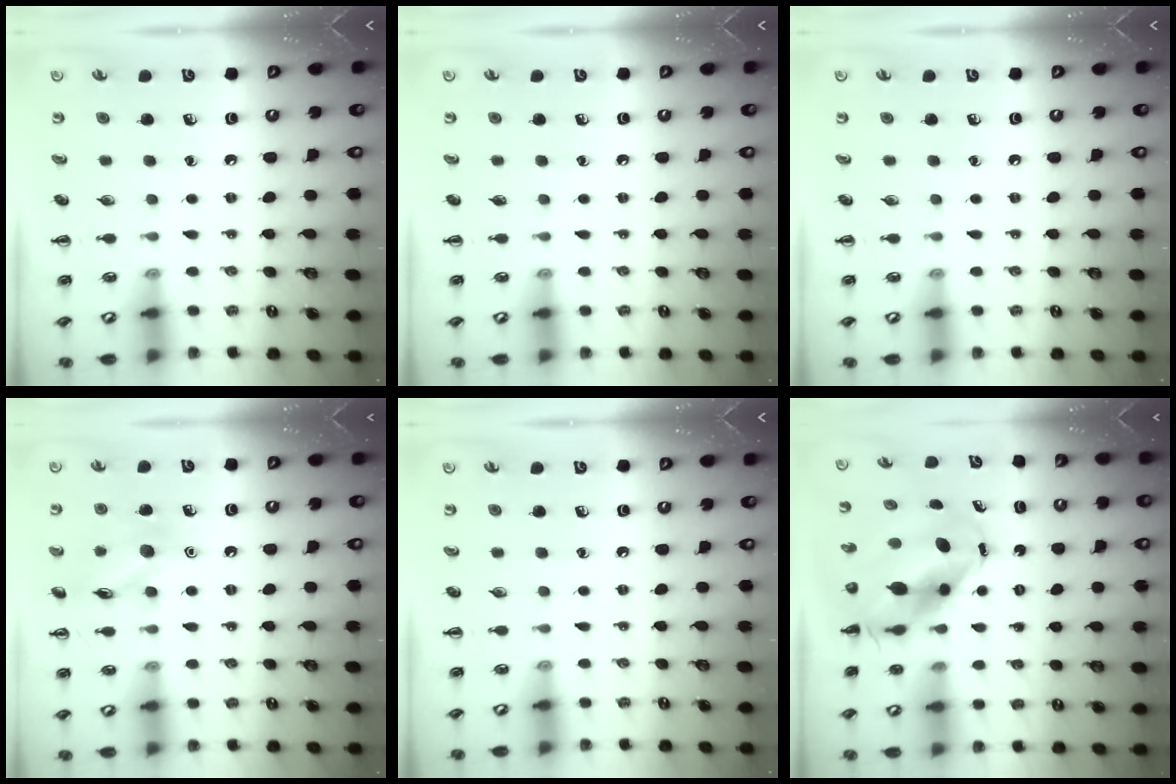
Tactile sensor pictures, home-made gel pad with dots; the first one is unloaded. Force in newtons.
{"total": 0.0}
{"total": 0.0}
{"total": 10.6, "press": 10.6, "slide": 0.4}
{"total": 0.0}
{"total": 8.5, "press": 8.3, "slide": 2.0}